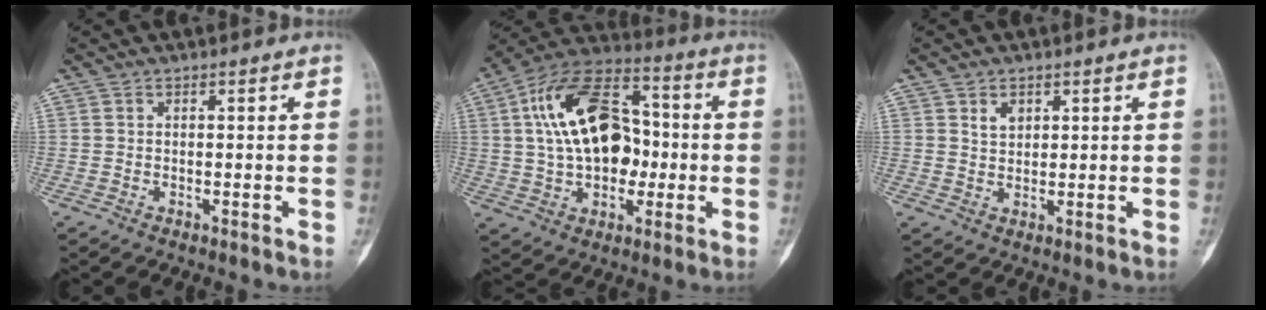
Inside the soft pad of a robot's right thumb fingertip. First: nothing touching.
{"total": 21.1, "force": [1.4, 13.3, 16.2], "torque": [-0.252, 0.034, 0.023]}
{"total": 2.7, "force": [1.4, 1.8, 1.4], "torque": [-0.014, -0.010, 0.027]}